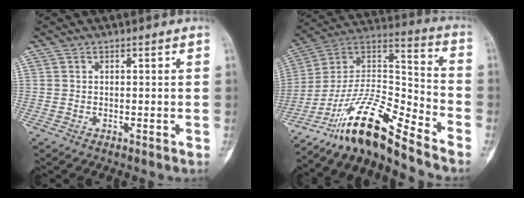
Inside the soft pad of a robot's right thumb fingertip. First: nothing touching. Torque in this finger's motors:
{"motor_torque": [2.53, 0.23, 1.17, -1.60, 0.36]}